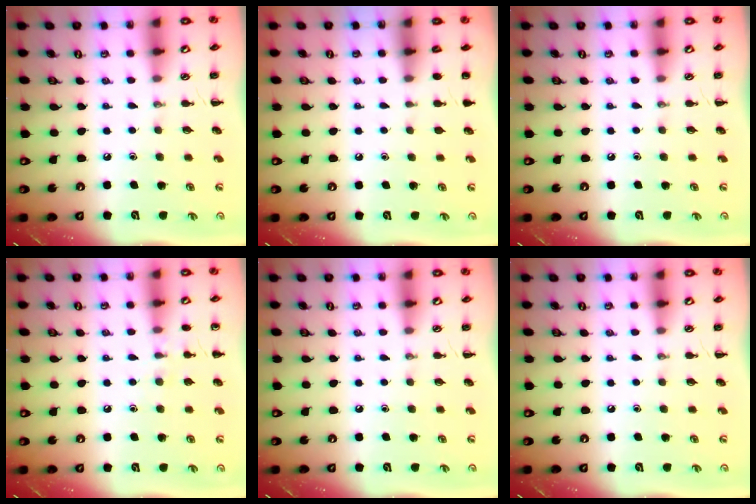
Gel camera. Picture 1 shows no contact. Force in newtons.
{"total": 1.1, "press": 1.1, "slide": 0.2}
{"total": 0.0}
{"total": 5.9, "press": 5.7, "slide": 1.4}
{"total": 0.0}
{"total": 0.0}